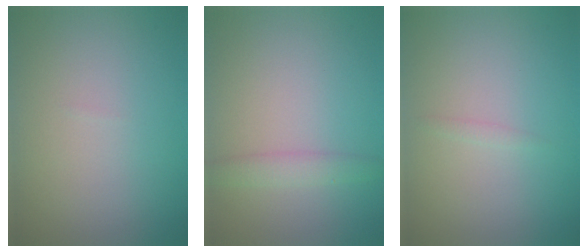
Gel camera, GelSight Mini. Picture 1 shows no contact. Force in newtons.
{"total": 1.8, "press": 1.8, "slide": 0.1}
{"total": 0.6, "press": 0.6, "slide": 0.1}